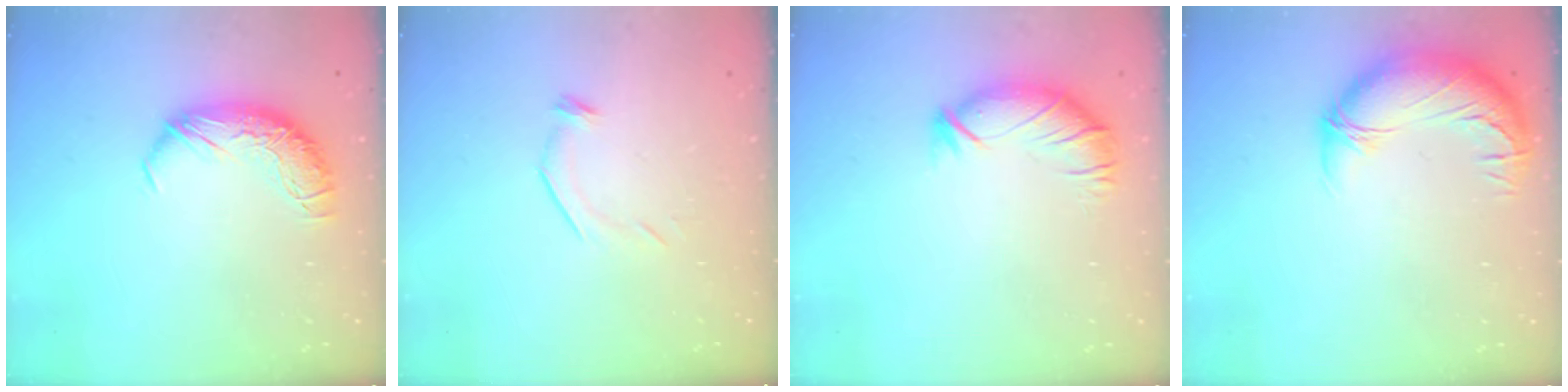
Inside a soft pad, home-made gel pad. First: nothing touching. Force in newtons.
{"total": 6.3, "press": 6.2, "slide": 1.1}
{"total": 2.9, "press": 2.3, "slide": 1.7}
{"total": 3.0, "press": 0.9, "slide": 2.8}